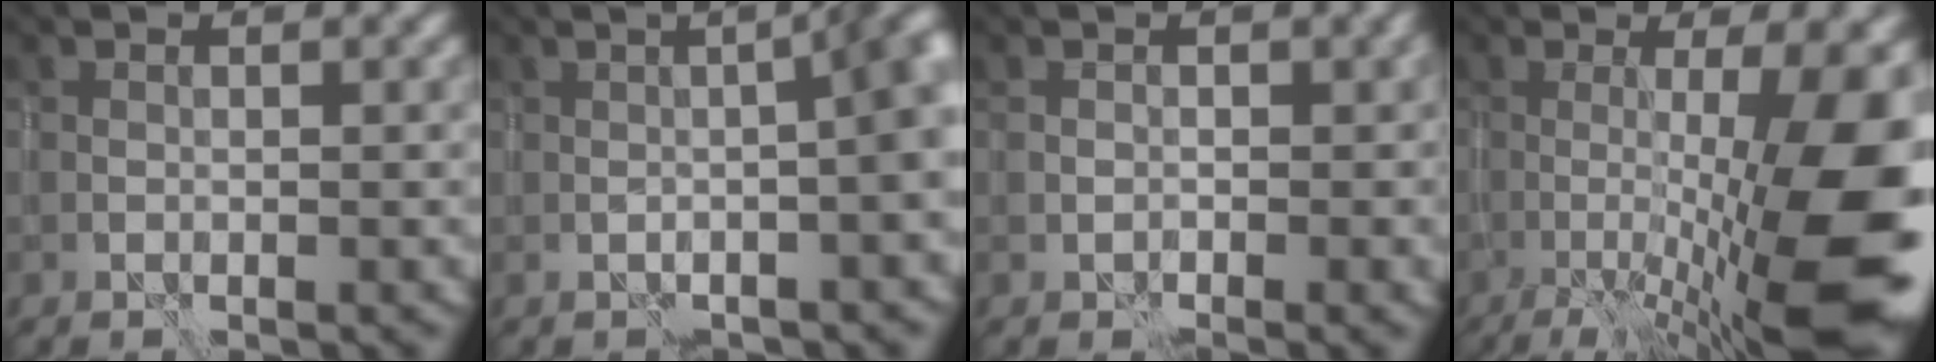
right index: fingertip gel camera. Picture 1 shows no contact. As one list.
[{"total": 9.6, "force": [-0.4, 3.9, 8.8], "torque": [-0.024, 0.032, -0.030]}, {"total": 2.6, "force": [-0.5, 1.7, 1.8], "torque": [-0.026, -0.007, -0.007]}, {"total": 14.3, "force": [-3.1, 3.2, 13.6], "torque": [-0.180, 0.010, -0.047]}]